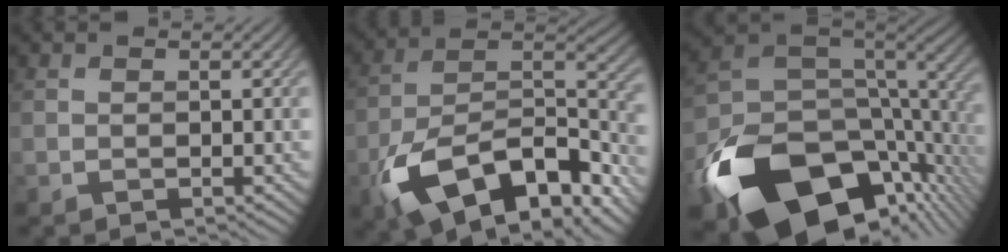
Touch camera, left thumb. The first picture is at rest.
{"total": 17.5, "force": [-10.1, 8.3, 11.6], "torque": [-0.222, -0.030, -0.177]}
{"total": 18.4, "force": [-8.4, 11.0, 12.1], "torque": [-0.267, -0.055, -0.116]}